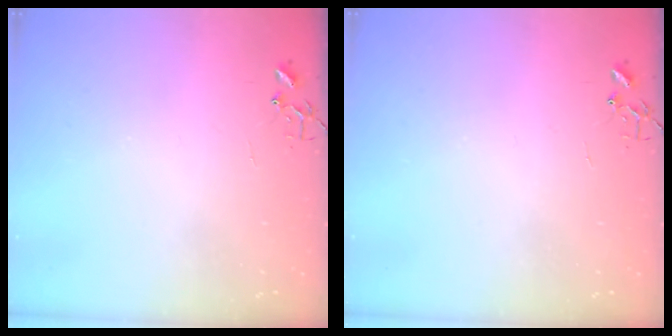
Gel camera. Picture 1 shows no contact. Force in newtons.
{"total": 0.0}